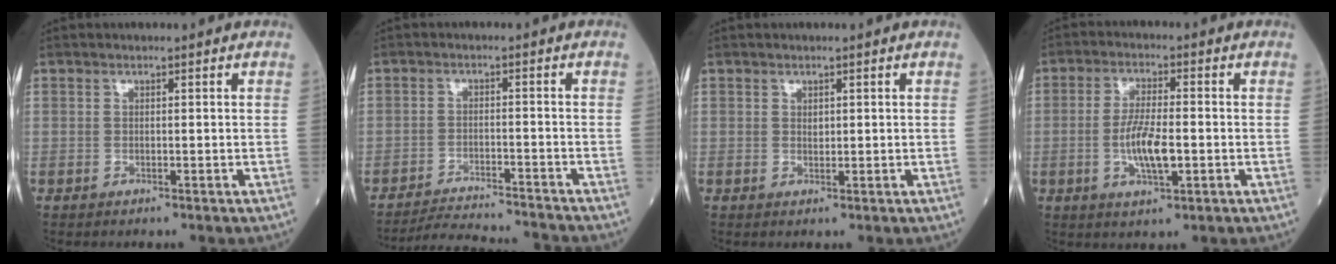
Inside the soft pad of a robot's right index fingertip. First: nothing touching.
{"total": 10.6, "force": [-10.5, -0.4, 1.8], "torque": [-0.028, -0.007, -0.159]}
{"total": 0.7, "force": [0.3, 0.5, 0.5], "torque": [-0.007, -0.001, 0.005]}
{"total": 6.8, "force": [-1.3, 1.5, 6.5], "torque": [-0.132, -0.005, -0.023]}